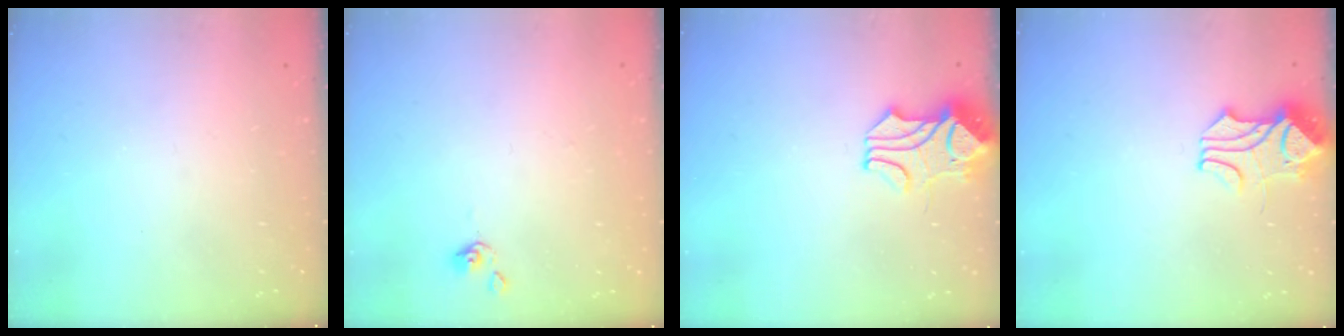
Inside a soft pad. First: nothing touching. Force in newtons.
{"total": 0.0}
{"total": 2.2, "press": 2.0, "slide": 1.0}
{"total": 2.1, "press": 1.9, "slide": 0.9}